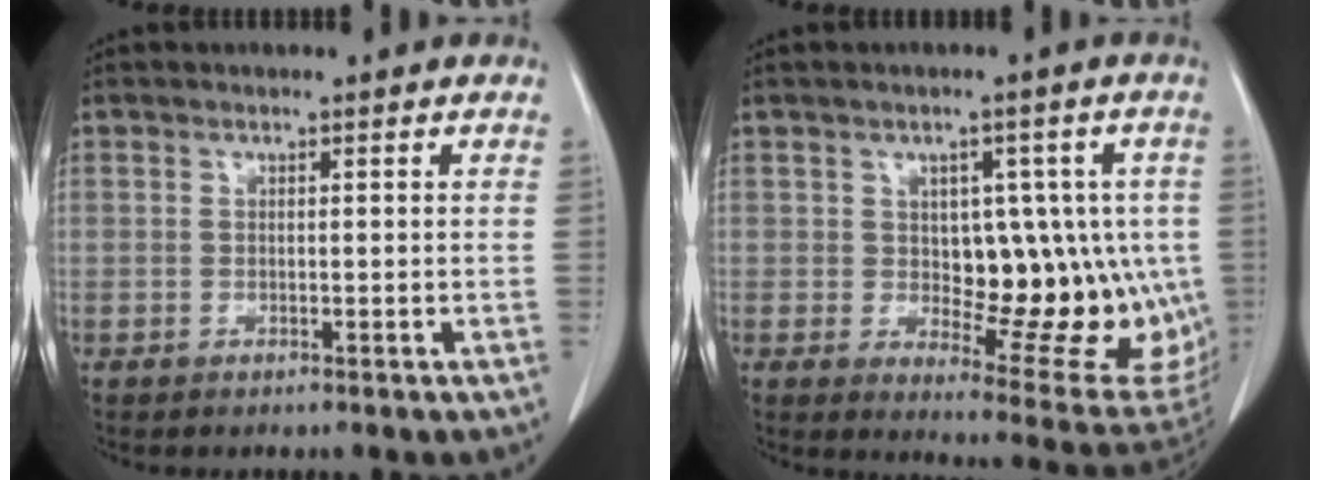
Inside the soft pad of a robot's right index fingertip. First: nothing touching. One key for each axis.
{"total": 16.5, "fx": -0.9, "fy": 7.8, "fz": 14.5, "tx": -0.155, "ty": 0.009, "tz": 0.013}